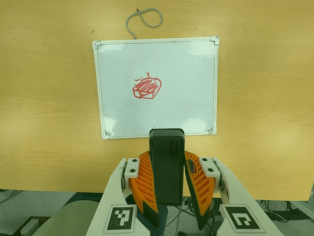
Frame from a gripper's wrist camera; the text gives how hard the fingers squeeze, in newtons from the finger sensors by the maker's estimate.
{"total": 9.8, "left": 8.2, "right": 11.3}